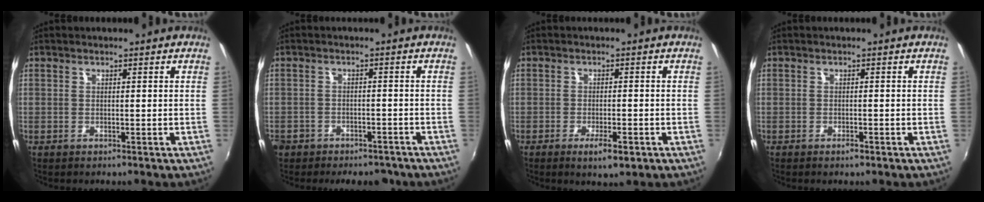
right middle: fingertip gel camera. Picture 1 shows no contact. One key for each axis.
{"total": 8.9, "fx": -6.4, "fy": 5.4, "fz": 3.0, "tx": -0.088, "ty": 0.002, "tz": -0.086}
{"total": 4.1, "fx": -2.1, "fy": 1.1, "fz": 3.3, "tx": -0.067, "ty": -0.009, "tz": -0.032}
{"total": 0.8, "fx": -0.6, "fy": 0.2, "fz": 0.5, "tx": -0.008, "ty": 0.000, "tz": -0.010}